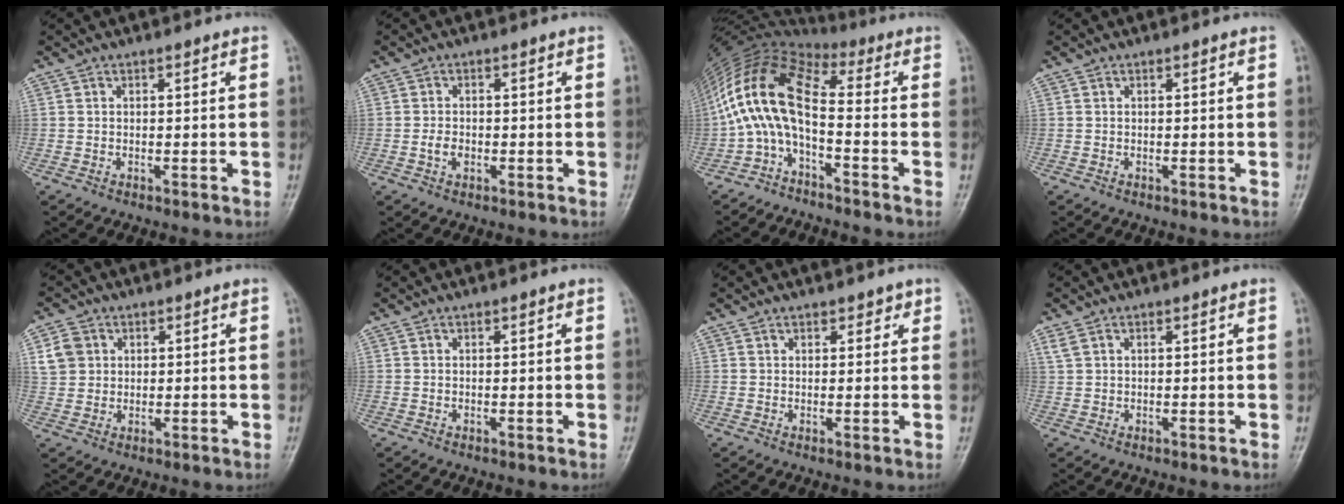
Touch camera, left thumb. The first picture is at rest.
{"total": 2.6, "force": [-0.7, 1.8, 1.7], "torque": [-0.029, 0.007, -0.015]}
{"total": 13.1, "force": [-2.8, 5.5, 11.6], "torque": [-0.232, 0.072, -0.070]}
{"total": 0.0}
{"total": 5.2, "force": [1.5, 4.6, 2.0], "torque": [-0.019, 0.002, 0.029]}
{"total": 0.0}
{"total": 1.7, "force": [1.1, 1.2, 0.4], "torque": [0.014, -0.005, 0.010]}
{"total": 1.8, "force": [0.7, 1.0, 1.4], "torque": [-0.041, 0.017, 0.023]}